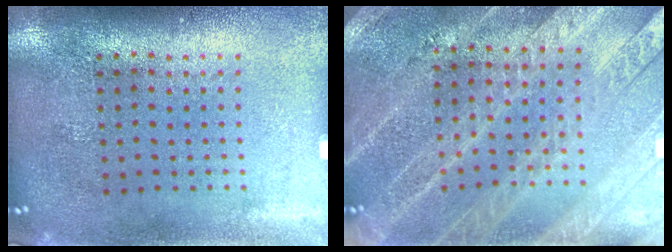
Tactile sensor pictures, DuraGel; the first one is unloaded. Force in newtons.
{"total": 3.5, "press": 3.2, "slide": 1.4}